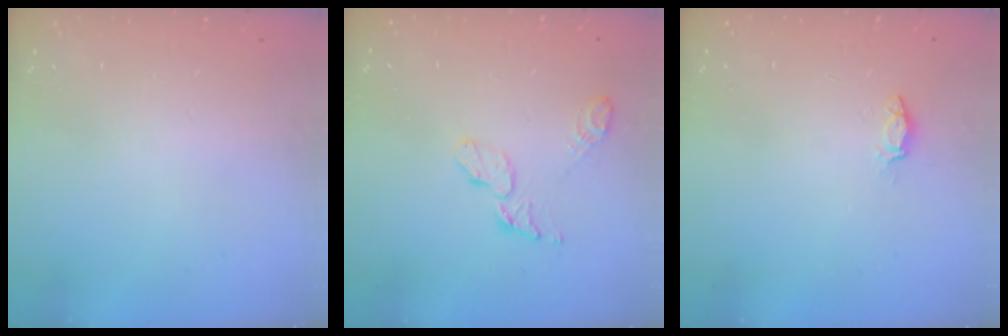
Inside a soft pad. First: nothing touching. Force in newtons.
{"total": 6.0, "press": 6.0, "slide": 0.3}
{"total": 3.0, "press": 3.0, "slide": 0.3}